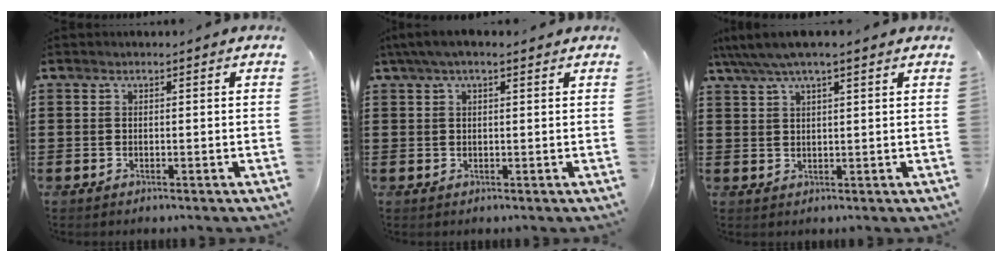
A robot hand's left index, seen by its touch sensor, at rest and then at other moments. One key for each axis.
{"total": 2.7, "fx": 1.5, "fy": 1.0, "fz": 2.1, "tx": -0.043, "ty": 0.006, "tz": 0.026}
{"total": 3.9, "fx": 2.8, "fy": 0.7, "fz": 2.5, "tx": -0.055, "ty": 0.001, "tz": 0.050}